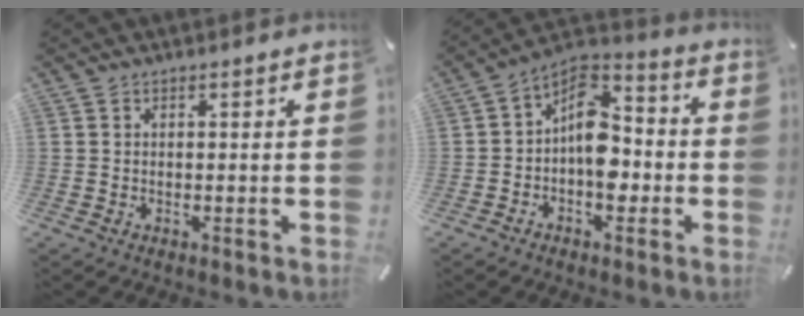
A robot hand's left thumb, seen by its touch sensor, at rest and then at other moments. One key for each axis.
{"total": 11.0, "fx": -2.0, "fy": 7.7, "fz": 7.5, "tx": -0.124, "ty": 0.005, "tz": -0.038}